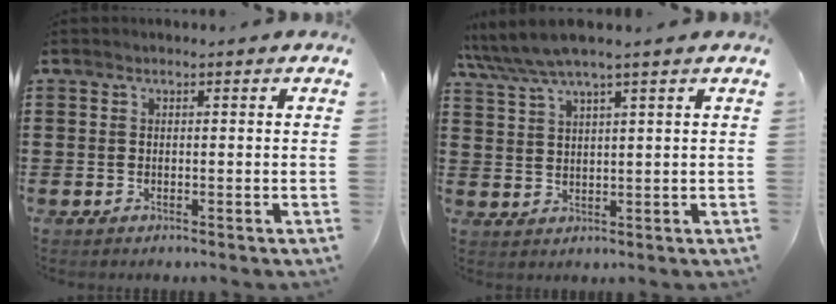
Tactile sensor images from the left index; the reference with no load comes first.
{"total": 4.8, "force": [3.8, 0.3, 2.9], "torque": [-0.067, -0.006, 0.066]}